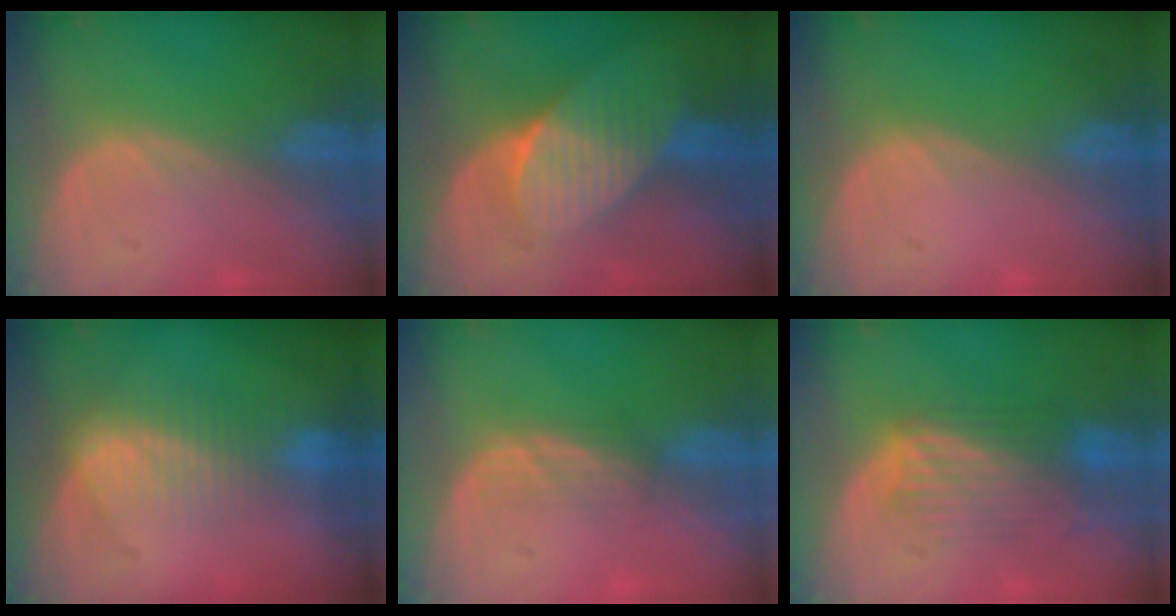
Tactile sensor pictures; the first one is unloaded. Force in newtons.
{"total": 7.7, "press": 6.9, "slide": 3.4}
{"total": 0.0}
{"total": 7.1, "press": 6.1, "slide": 3.7}
{"total": 2.3, "press": 2.2, "slide": 0.3}
{"total": 6.4, "press": 6.3, "slide": 0.6}